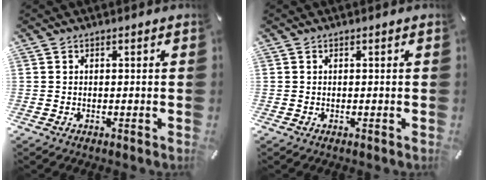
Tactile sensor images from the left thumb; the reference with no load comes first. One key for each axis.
{"total": 0.0}